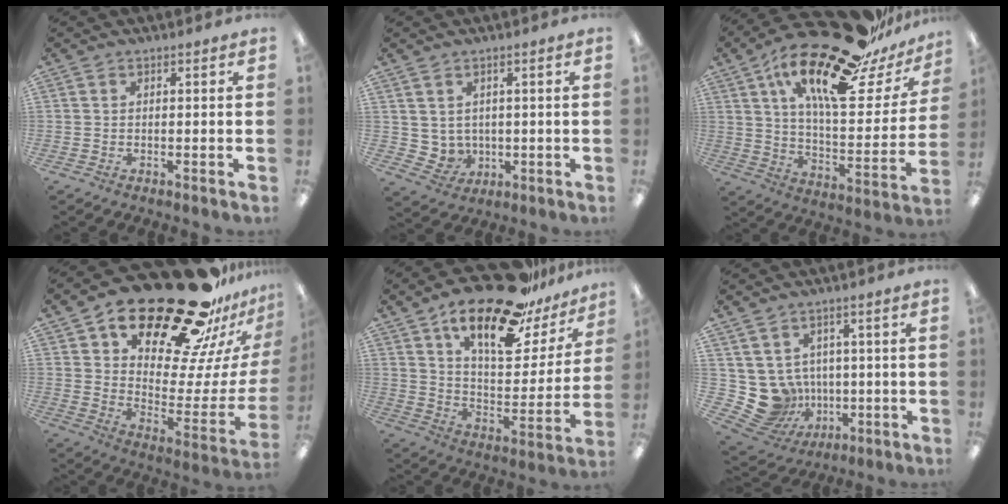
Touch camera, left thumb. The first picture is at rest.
{"total": 4.5, "force": [2.5, 3.7, 0.4], "torque": [-0.024, -0.010, 0.052]}
{"total": 27.5, "force": [19.0, 8.4, 18.0], "torque": [-0.297, -0.115, 0.312]}
{"total": 30.5, "force": [22.2, 12.4, 16.8], "torque": [-0.243, -0.153, 0.389]}
{"total": 23.3, "force": [16.8, 8.2, 13.9], "torque": [-0.216, -0.107, 0.281]}
{"total": 10.1, "force": [-0.2, 9.7, 2.9], "torque": [-0.089, -0.018, 0.009]}